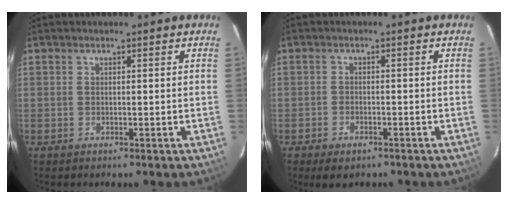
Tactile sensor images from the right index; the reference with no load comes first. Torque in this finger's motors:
{"motor_torque": [0.20, -0.10, -0.06, 0.00]}